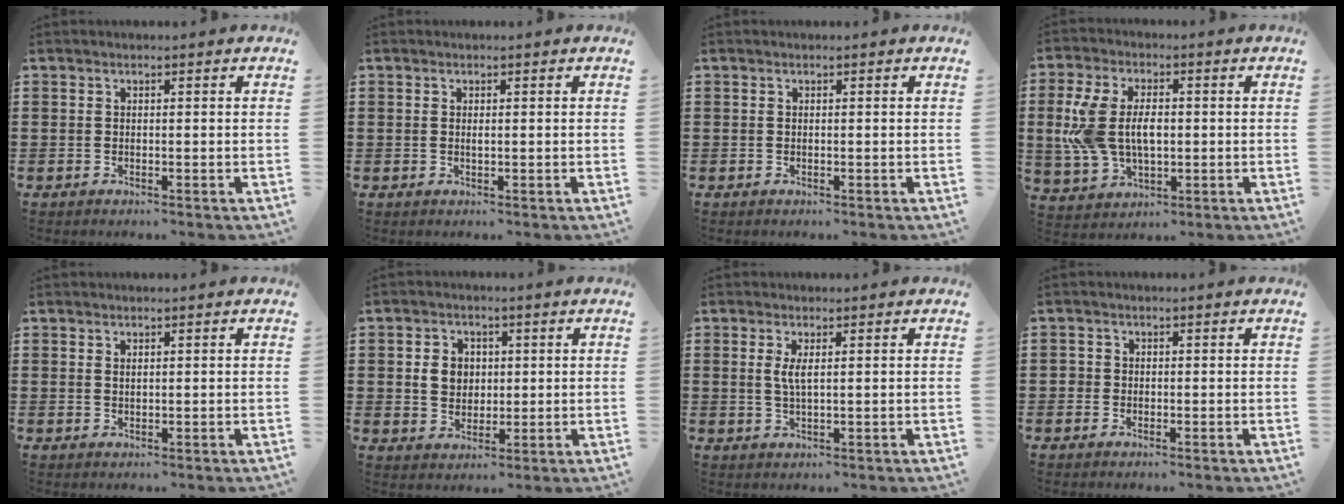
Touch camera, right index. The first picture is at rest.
{"total": 0.7, "force": [0.1, 0.3, 0.6], "torque": [-0.013, 0.000, 0.003]}
{"total": 0.0}
{"total": 9.2, "force": [0.5, 5.6, 7.2], "torque": [-0.174, 0.008, 0.005]}
{"total": 0.7, "force": [0.5, 0.4, 0.4], "torque": [-0.009, 0.002, 0.010]}
{"total": 4.5, "force": [0.6, 3.8, 2.3], "torque": [-0.059, 0.013, 0.008]}
{"total": 2.7, "force": [0.6, 0.6, 2.5], "torque": [-0.051, 0.003, 0.009]}
{"total": 1.2, "force": [-0.3, 1.1, 0.2], "torque": [-0.006, 0.005, -0.007]}